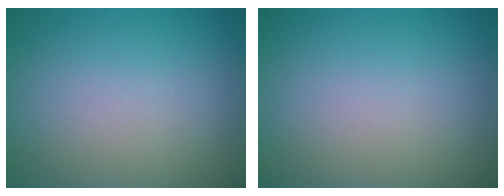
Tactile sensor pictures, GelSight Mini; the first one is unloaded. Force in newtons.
{"total": 0.0}